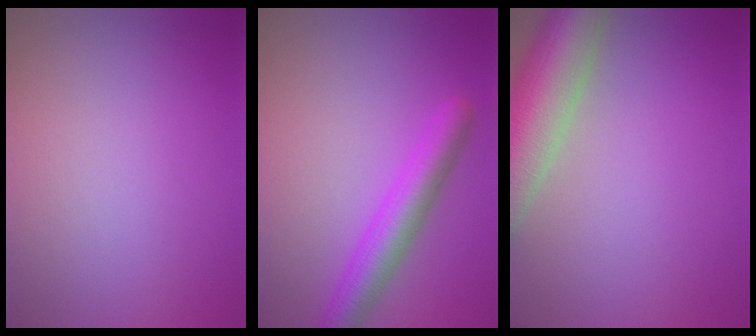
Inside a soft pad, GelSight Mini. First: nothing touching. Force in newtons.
{"total": 4.1, "press": 4.1, "slide": 0.1}
{"total": 8.6, "press": 8.5, "slide": 0.6}